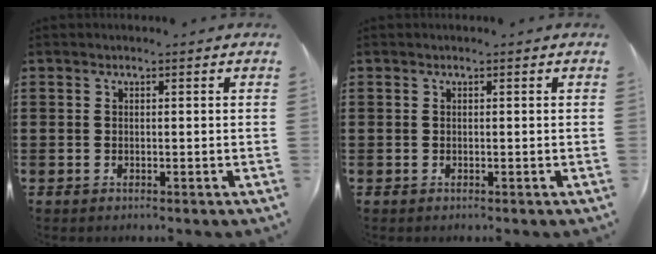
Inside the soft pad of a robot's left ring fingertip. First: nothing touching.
{"total": 0.0}